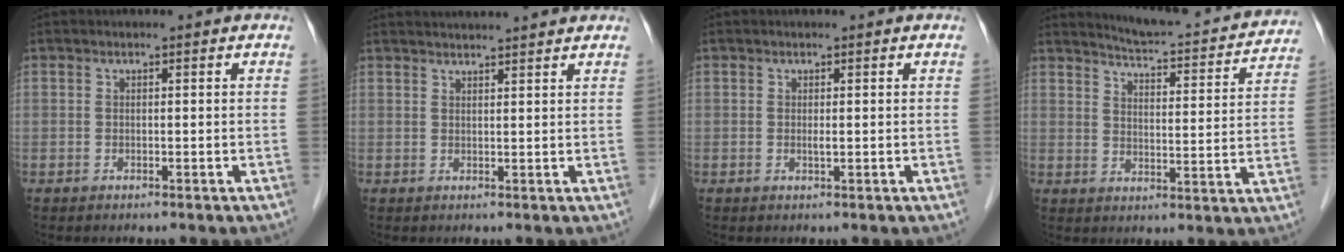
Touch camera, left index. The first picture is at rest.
{"total": 8.8, "force": [8.3, -0.2, 2.9], "torque": [-0.044, 0.031, 0.103]}
{"total": 0.6, "force": [0.1, 0.1, 0.5], "torque": [-0.015, -0.003, 0.002]}
{"total": 16.1, "force": [15.4, 2.0, 4.4], "torque": [-0.059, -0.028, 0.186]}